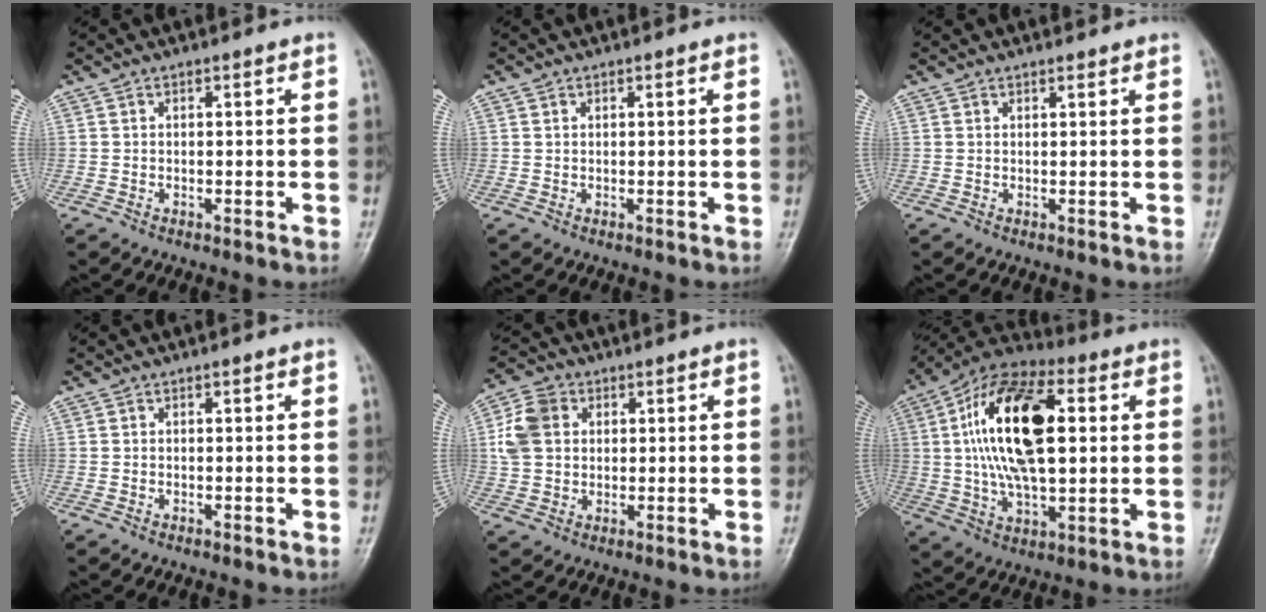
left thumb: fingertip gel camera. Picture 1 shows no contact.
{"total": 0.6, "force": [0.4, 0.4, 0.1], "torque": [0.000, -0.003, 0.007]}
{"total": 0.9, "force": [0.8, 0.2, 0.0], "torque": [-0.001, -0.007, 0.014]}
{"total": 0.0}
{"total": 7.8, "force": [1.7, 6.2, 4.5], "torque": [-0.077, 0.008, 0.029]}
{"total": 21.2, "force": [3.8, 10.3, 18.2], "torque": [-0.323, 0.009, 0.060]}